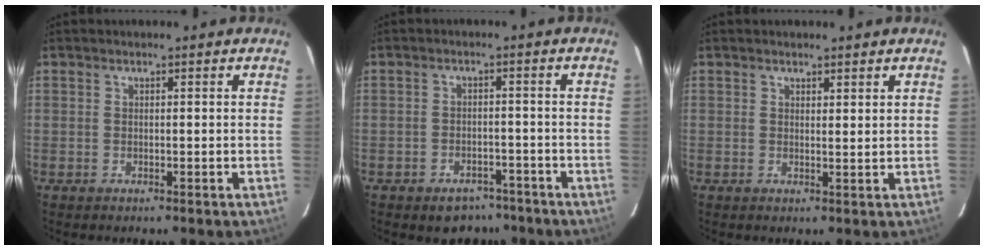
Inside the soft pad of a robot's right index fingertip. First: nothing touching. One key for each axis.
{"total": 4.9, "fx": -3.8, "fy": 2.9, "fz": 1.3, "tx": -0.014, "ty": 0.009, "tz": -0.049}
{"total": 1.4, "fx": 1.3, "fy": 0.2, "fz": 0.5, "tx": -0.008, "ty": -0.006, "tz": 0.018}